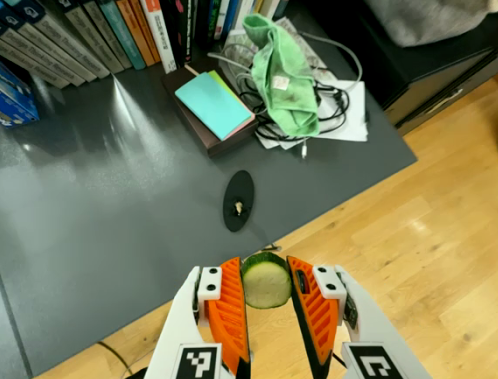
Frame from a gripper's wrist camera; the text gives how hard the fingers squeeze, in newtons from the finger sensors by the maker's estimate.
{"total": 8.8, "left": 8.6, "right": 8.9}